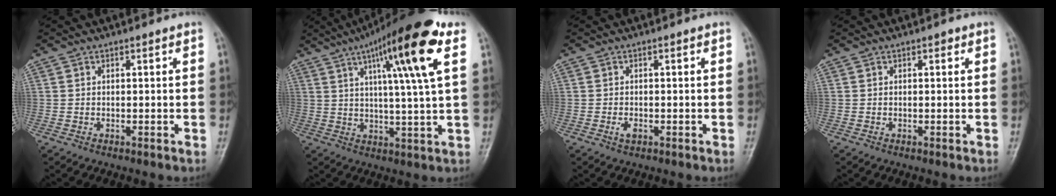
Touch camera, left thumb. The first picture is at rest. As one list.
[{"total": 17.4, "force": [7.3, 2.0, 15.7], "torque": [-0.242, -0.009, 0.109]}, {"total": 1.5, "force": [-0.6, 0.8, 1.2], "torque": [-0.025, 0.003, -0.011]}, {"total": 0.7, "force": [0.3, 0.4, 0.5], "torque": [-0.001, 0.000, 0.002]}]